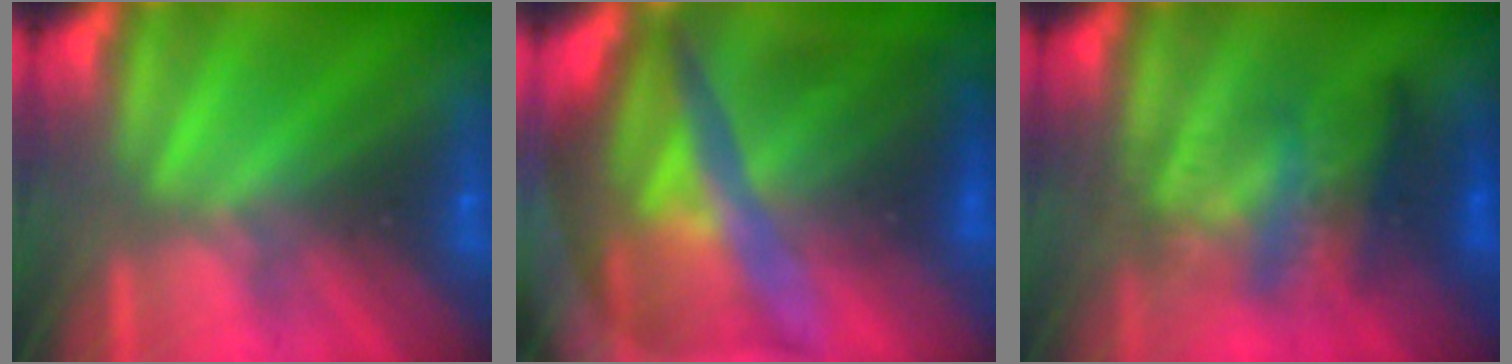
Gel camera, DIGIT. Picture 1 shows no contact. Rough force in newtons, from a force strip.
{"total": 10.5}
{"total": 3.7}